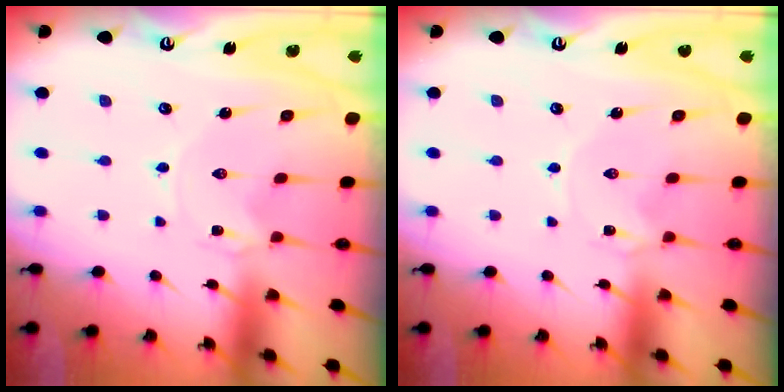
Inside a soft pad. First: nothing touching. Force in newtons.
{"total": 0.0}